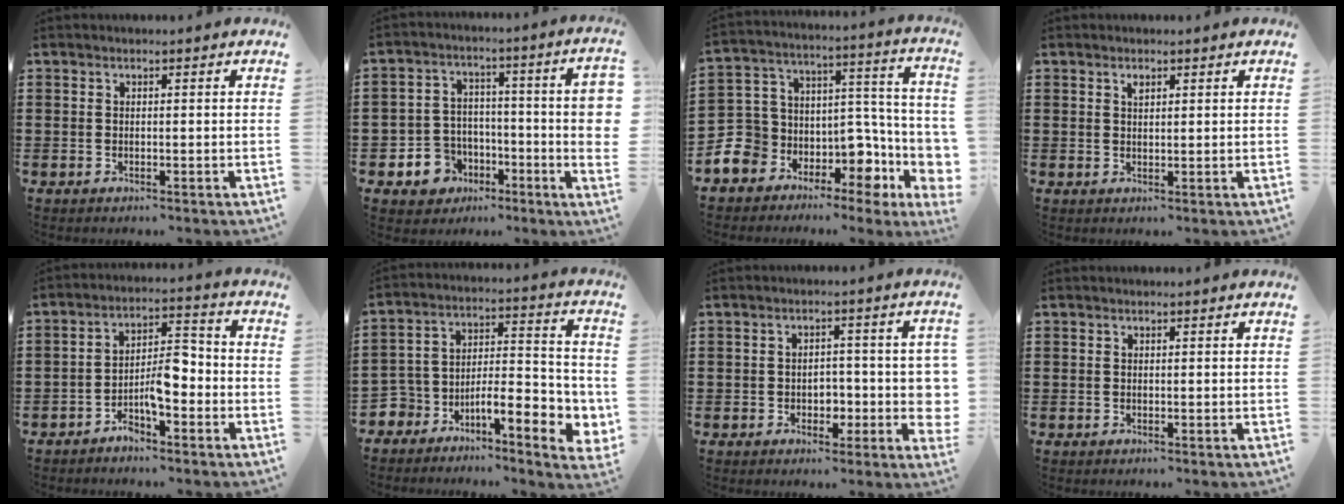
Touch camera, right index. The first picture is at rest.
{"total": 7.1, "force": [-3.1, 5.1, 3.8], "torque": [-0.091, 0.019, -0.059]}
{"total": 7.6, "force": [-1.8, 7.1, 2.2], "torque": [-0.067, -0.044, -0.024]}
{"total": 1.0, "force": [0.6, 0.4, 0.7], "torque": [-0.016, 0.003, 0.010]}
{"total": 6.3, "force": [-2.9, 2.5, 4.9], "torque": [-0.095, 0.006, -0.056]}
{"total": 7.7, "force": [-5.3, 3.3, 4.6], "torque": [-0.074, -0.001, -0.098]}
{"total": 4.0, "force": [-1.1, 2.8, 2.6], "torque": [-0.038, 0.001, -0.027]}
{"total": 0.0}